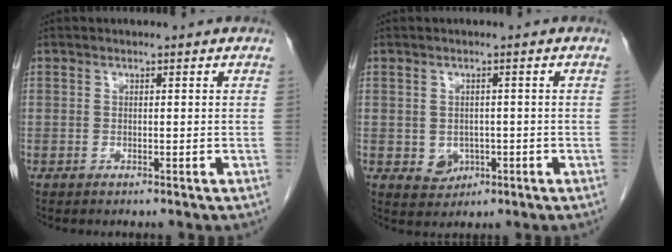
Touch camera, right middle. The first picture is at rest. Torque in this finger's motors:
{"motor_torque": [0.28, -0.10, 0.04, 0.01]}